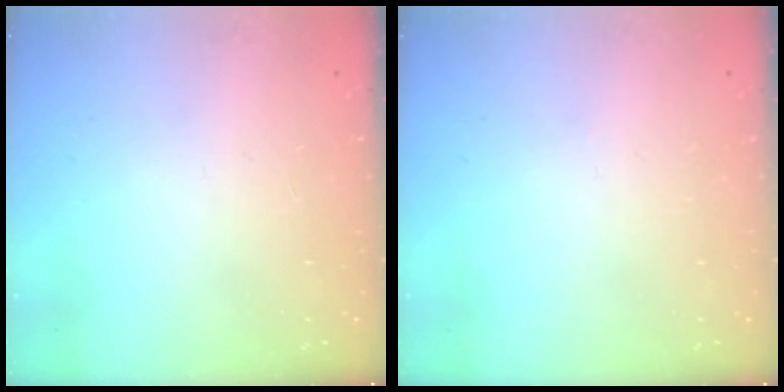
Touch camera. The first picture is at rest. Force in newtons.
{"total": 0.0}